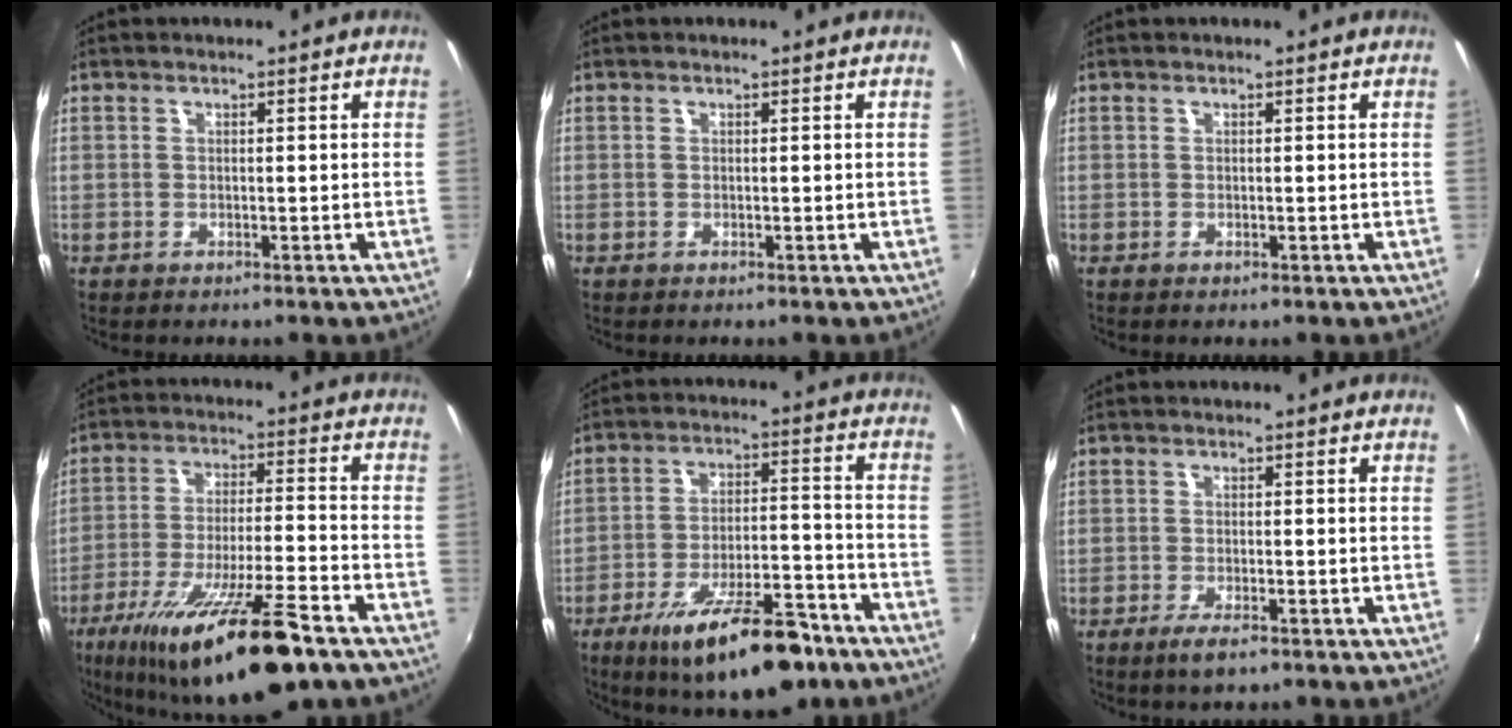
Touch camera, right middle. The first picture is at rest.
{"total": 0.0}
{"total": 0.0}
{"total": 21.4, "force": [-14.2, 3.2, 15.7], "torque": [-0.282, -0.045, -0.230]}
{"total": 18.2, "force": [-12.4, 5.5, 12.2], "torque": [-0.203, -0.012, -0.181]}
{"total": 3.4, "force": [-2.1, 0.9, 2.4], "torque": [-0.056, -0.011, -0.041]}